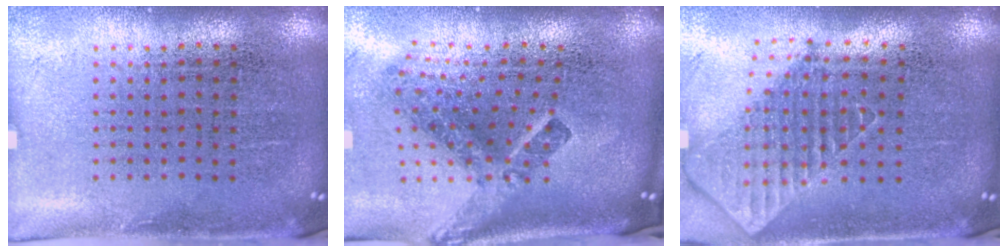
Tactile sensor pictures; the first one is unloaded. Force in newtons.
{"total": 2.8, "press": 1.7, "slide": 2.2}
{"total": 1.9, "press": 1.5, "slide": 1.3}